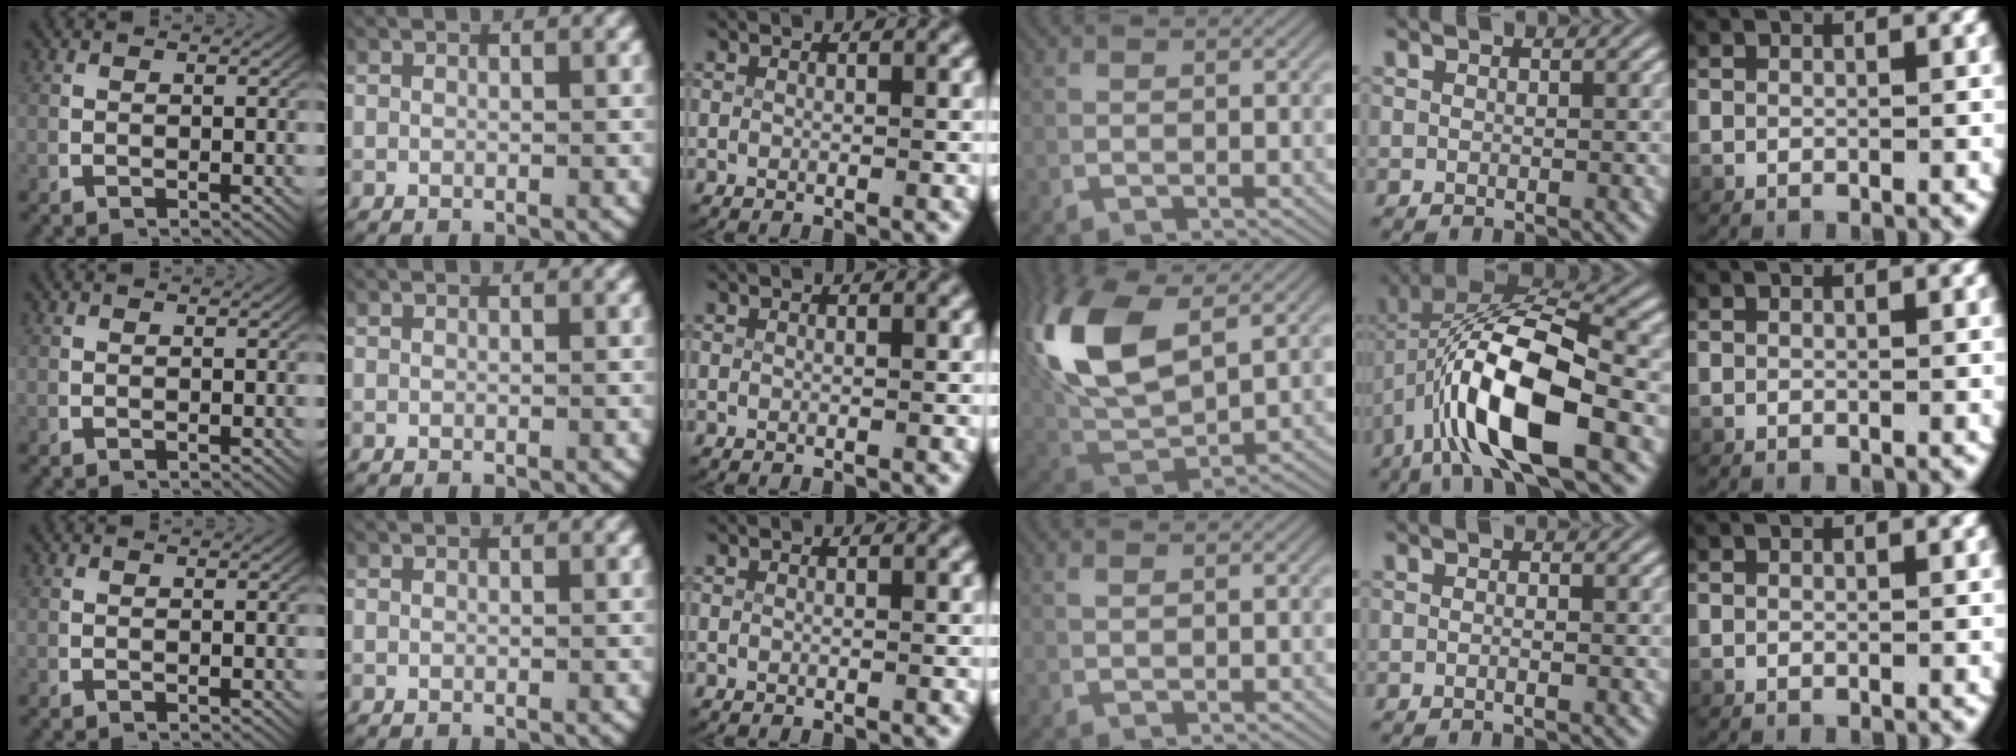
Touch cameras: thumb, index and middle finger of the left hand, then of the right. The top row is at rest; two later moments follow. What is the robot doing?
{"motion": "lift_and_place", "object": "scissors"}